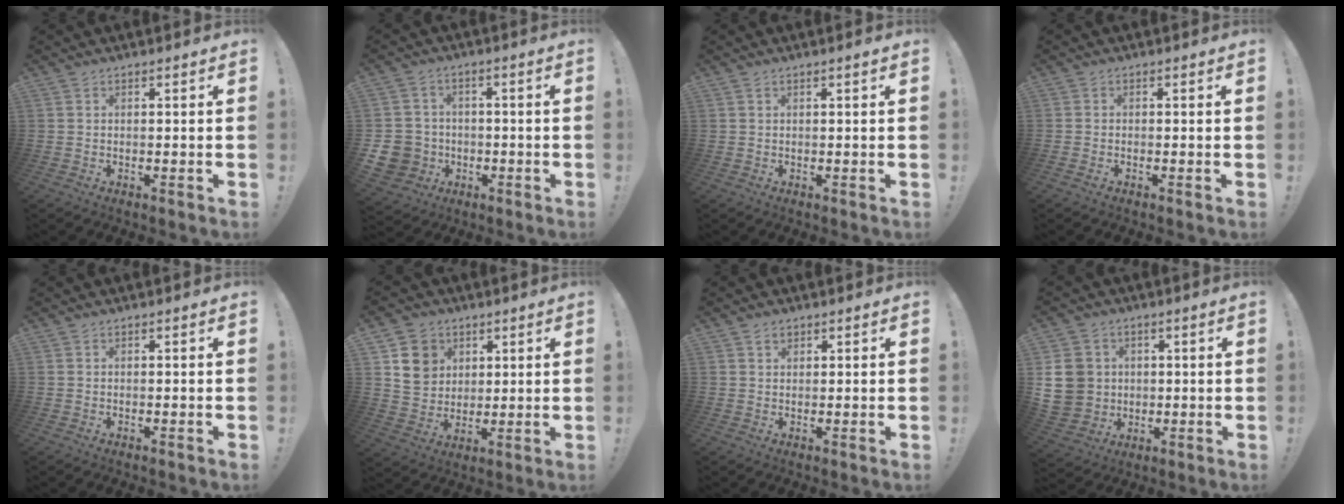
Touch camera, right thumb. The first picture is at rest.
{"total": 9.4, "force": [-2.8, 8.4, 3.0], "torque": [-0.075, 0.020, -0.046]}
{"total": 1.0, "force": [0.3, -0.2, 1.0], "torque": [-0.014, -0.002, 0.004]}
{"total": 0.6, "force": [-0.5, -0.1, 0.2], "torque": [-0.010, 0.002, -0.008]}
{"total": 0.0}
{"total": 11.4, "force": [4.8, 9.6, 3.8], "torque": [-0.053, -0.018, 0.102]}
{"total": 1.6, "force": [1.1, 1.0, 0.6], "torque": [0.001, -0.005, 0.018]}
{"total": 12.9, "force": [1.0, 11.8, 5.0], "torque": [-0.100, 0.007, 0.029]}